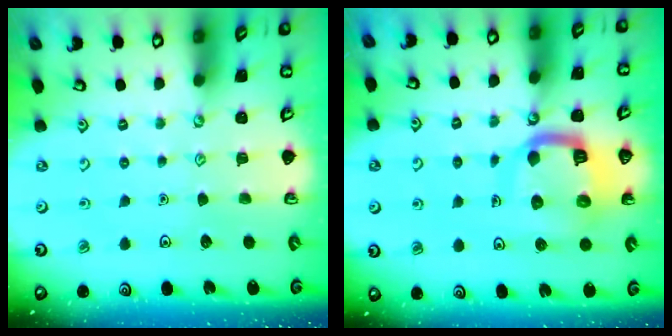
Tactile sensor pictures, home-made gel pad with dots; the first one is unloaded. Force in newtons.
{"total": 10.9, "press": 10.9, "slide": 1.2}